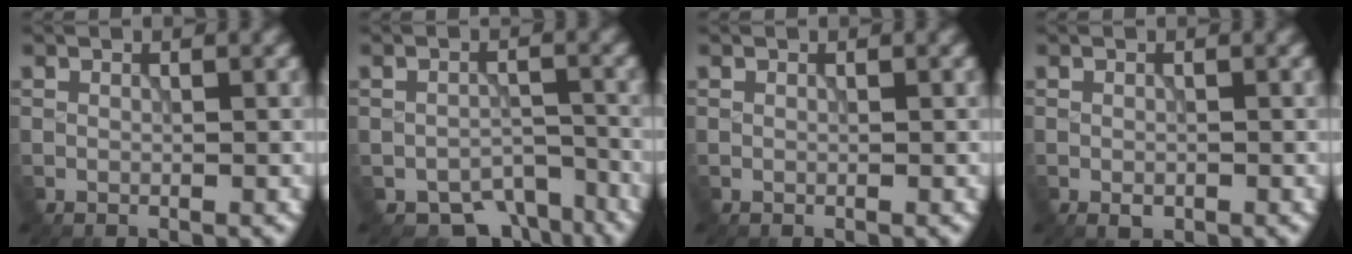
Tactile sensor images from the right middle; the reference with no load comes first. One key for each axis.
{"total": 4.9, "fx": -4.0, "fy": 2.4, "fz": 1.6, "tx": -0.014, "ty": -0.019, "tz": -0.054}
{"total": 0.0}
{"total": 0.8, "fx": -0.5, "fy": 0.5, "fz": 0.4, "tx": -0.007, "ty": -0.006, "tz": -0.005}